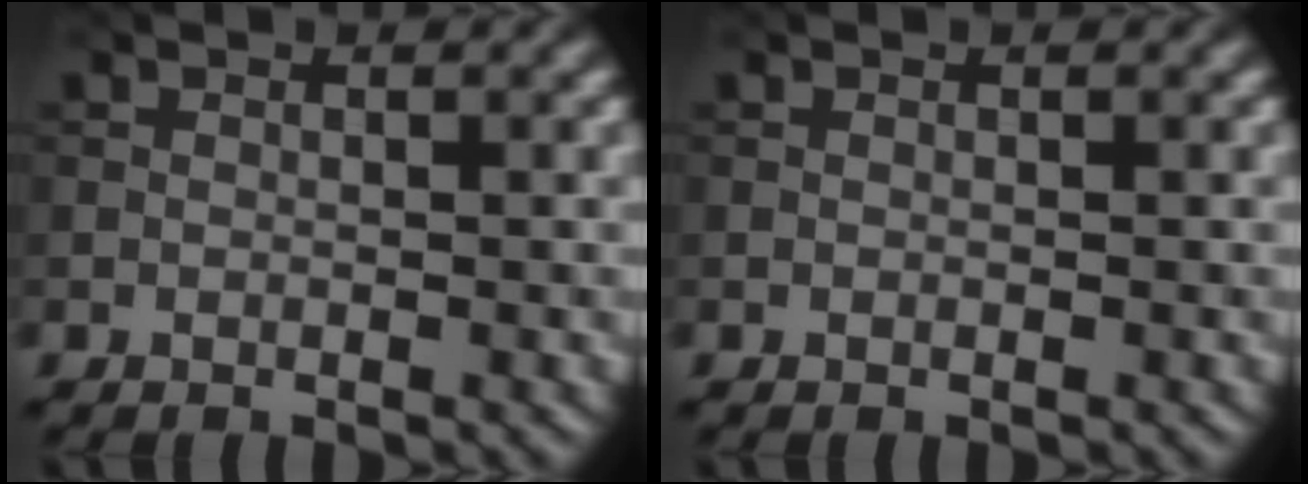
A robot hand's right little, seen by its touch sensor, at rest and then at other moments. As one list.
[{"total": 0.0}]